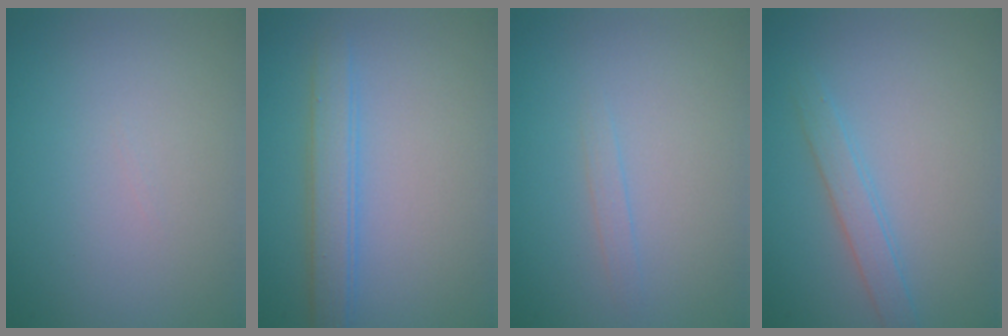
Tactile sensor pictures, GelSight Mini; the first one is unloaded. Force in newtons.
{"total": 2.8, "press": 2.8, "slide": 0.0}
{"total": 0.7, "press": 0.7, "slide": 0.1}
{"total": 1.9, "press": 1.9, "slide": 0.2}